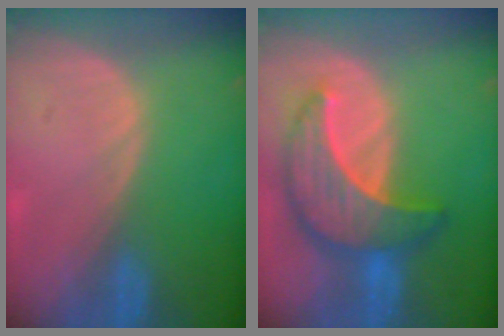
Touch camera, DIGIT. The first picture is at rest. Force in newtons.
{"total": 10.0, "press": 10.0, "slide": 0.8}